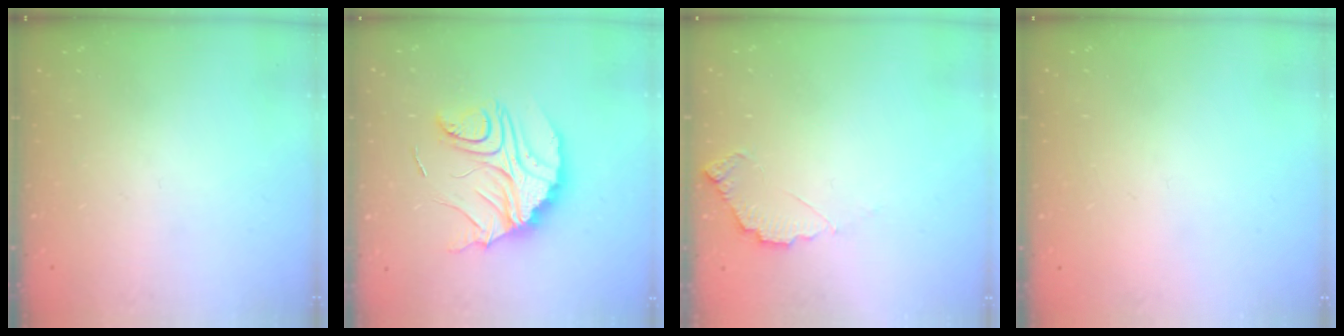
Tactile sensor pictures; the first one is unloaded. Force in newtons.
{"total": 20.0, "press": 20.0, "slide": 1.5}
{"total": 3.4, "press": 3.4, "slide": 0.1}
{"total": 2.1, "press": 2.1, "slide": 0.1}